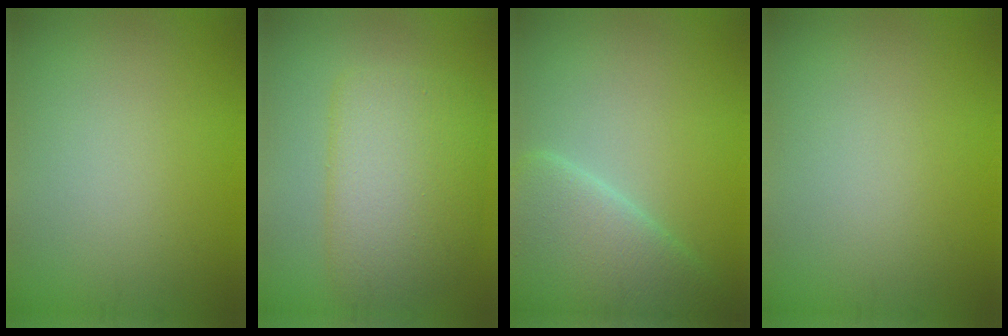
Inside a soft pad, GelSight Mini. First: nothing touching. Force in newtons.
{"total": 6.6, "press": 6.6, "slide": 0.4}
{"total": 6.9, "press": 6.8, "slide": 0.5}
{"total": 0.0}